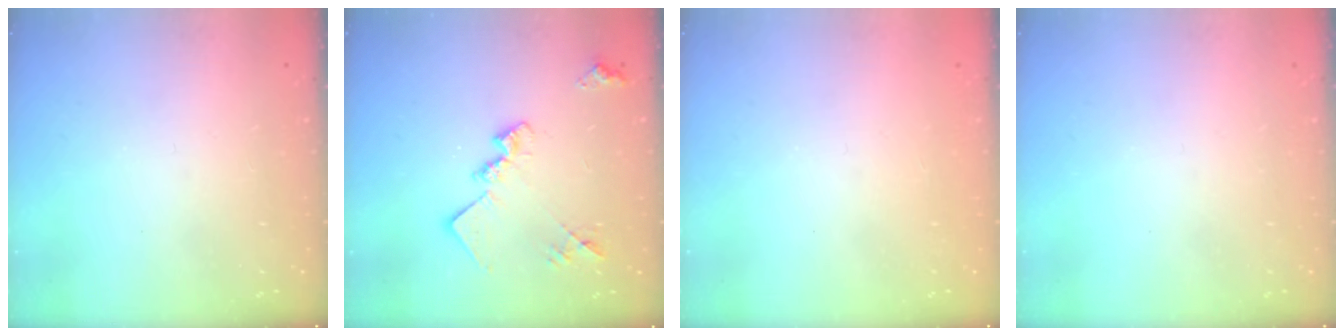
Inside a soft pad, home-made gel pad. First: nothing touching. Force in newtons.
{"total": 15.4, "press": 15.3, "slide": 1.0}
{"total": 1.1, "press": 1.1, "slide": 0.1}
{"total": 0.0}